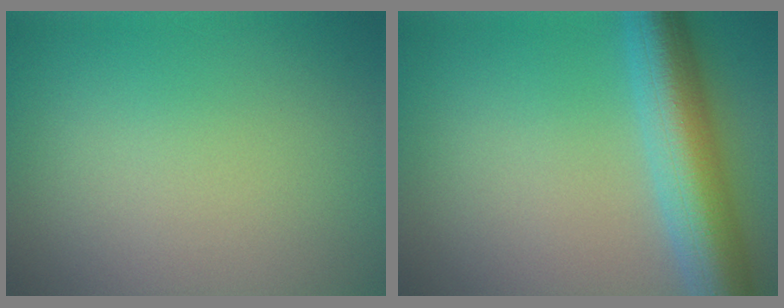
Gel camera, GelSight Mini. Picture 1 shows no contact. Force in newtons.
{"total": 8.2, "press": 8.1, "slide": 0.4}